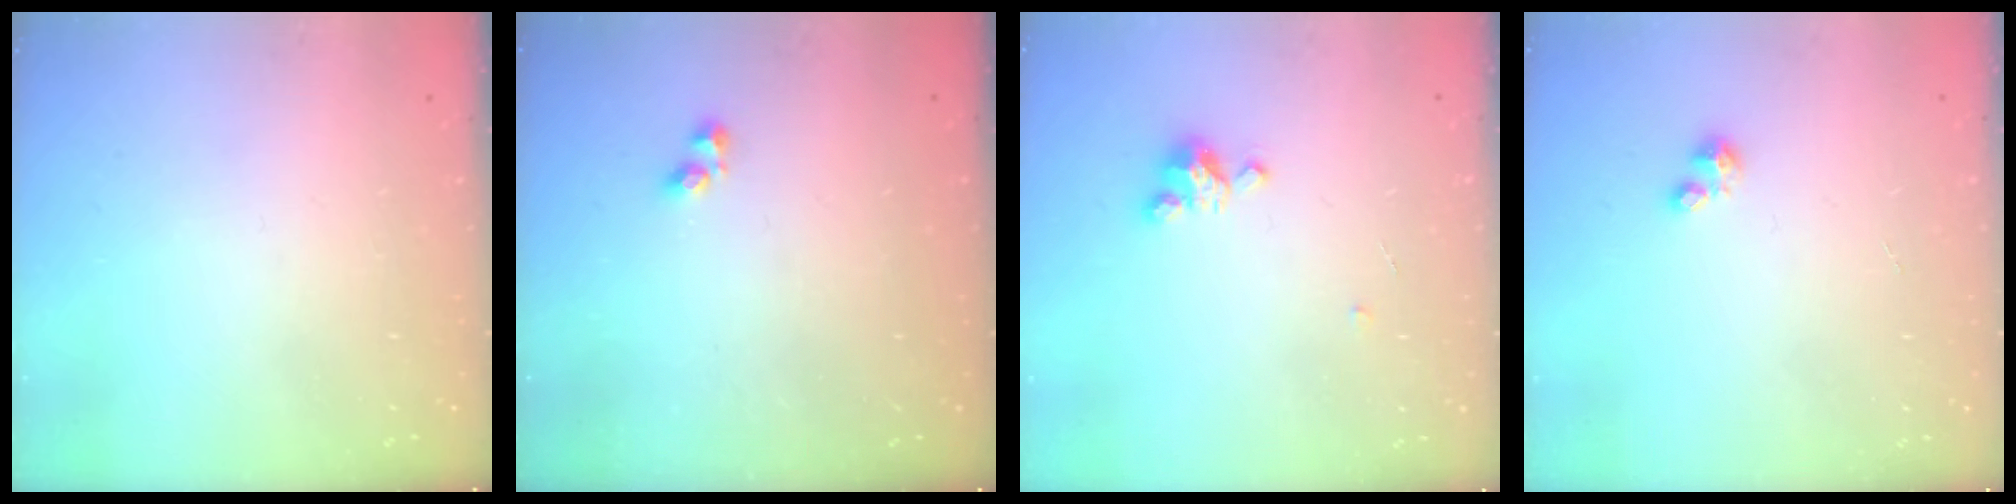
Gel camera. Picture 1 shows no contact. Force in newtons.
{"total": 1.6, "press": 1.5, "slide": 0.3}
{"total": 3.8, "press": 3.8, "slide": 0.4}
{"total": 0.9, "press": 0.9, "slide": 0.1}